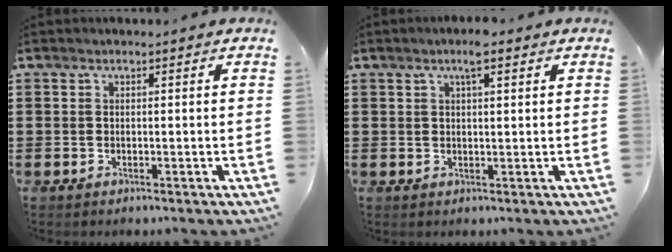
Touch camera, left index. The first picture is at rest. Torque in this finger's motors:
{"motor_torque": [0.71, -0.60, 0.29, 0.08]}